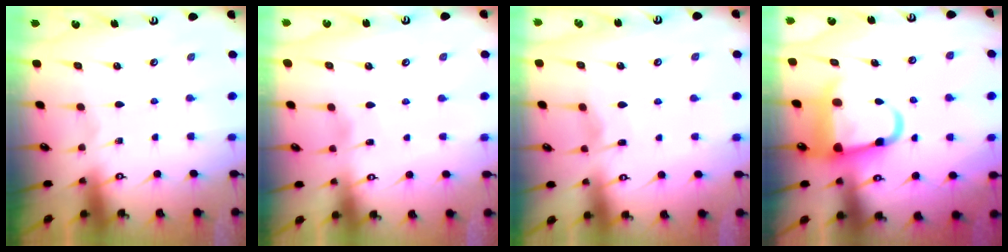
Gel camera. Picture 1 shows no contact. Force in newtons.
{"total": 1.7, "press": 1.7, "slide": 0.3}
{"total": 3.9, "press": 3.8, "slide": 0.6}
{"total": 9.4, "press": 9.0, "slide": 2.8}